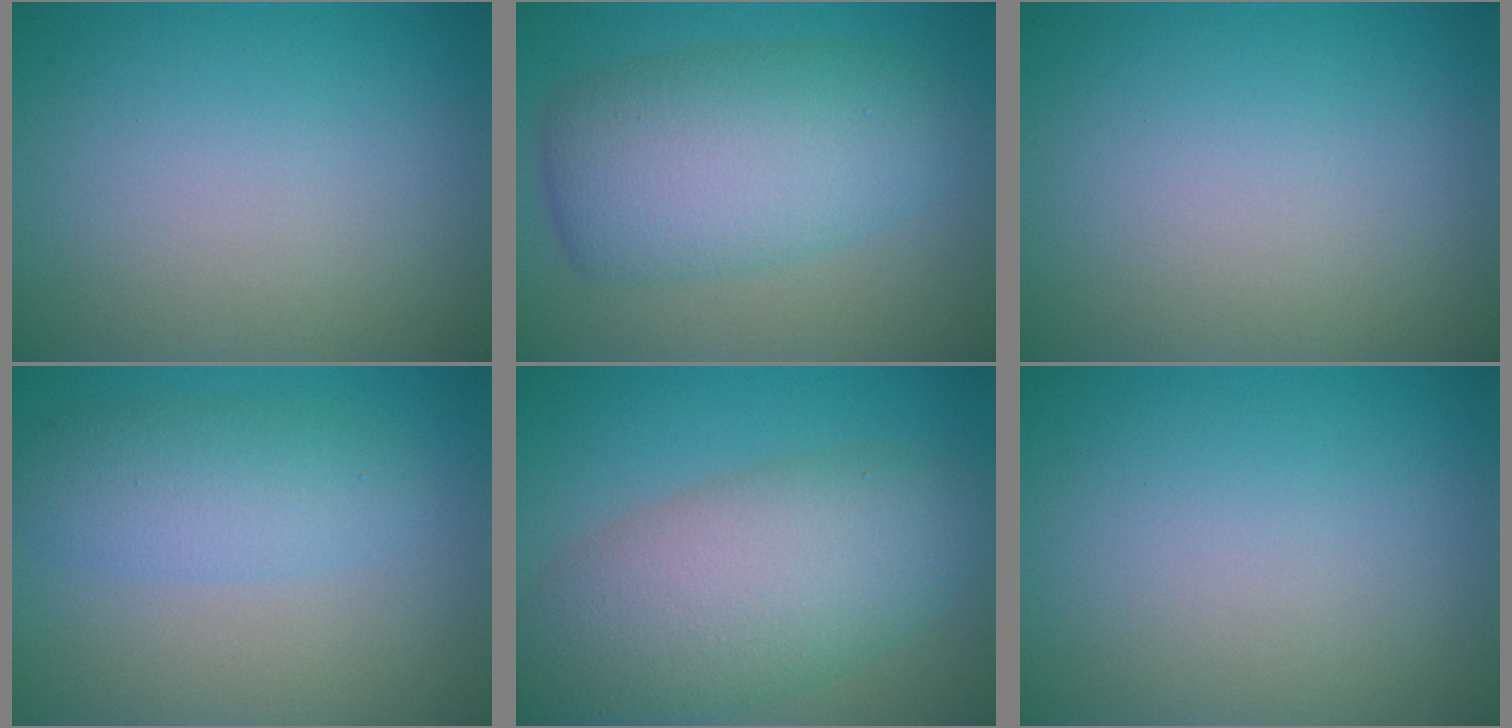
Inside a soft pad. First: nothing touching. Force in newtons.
{"total": 7.7, "press": 7.7, "slide": 0.1}
{"total": 0.0}
{"total": 3.7, "press": 3.6, "slide": 0.2}
{"total": 8.7, "press": 8.7, "slide": 0.1}
{"total": 0.0}